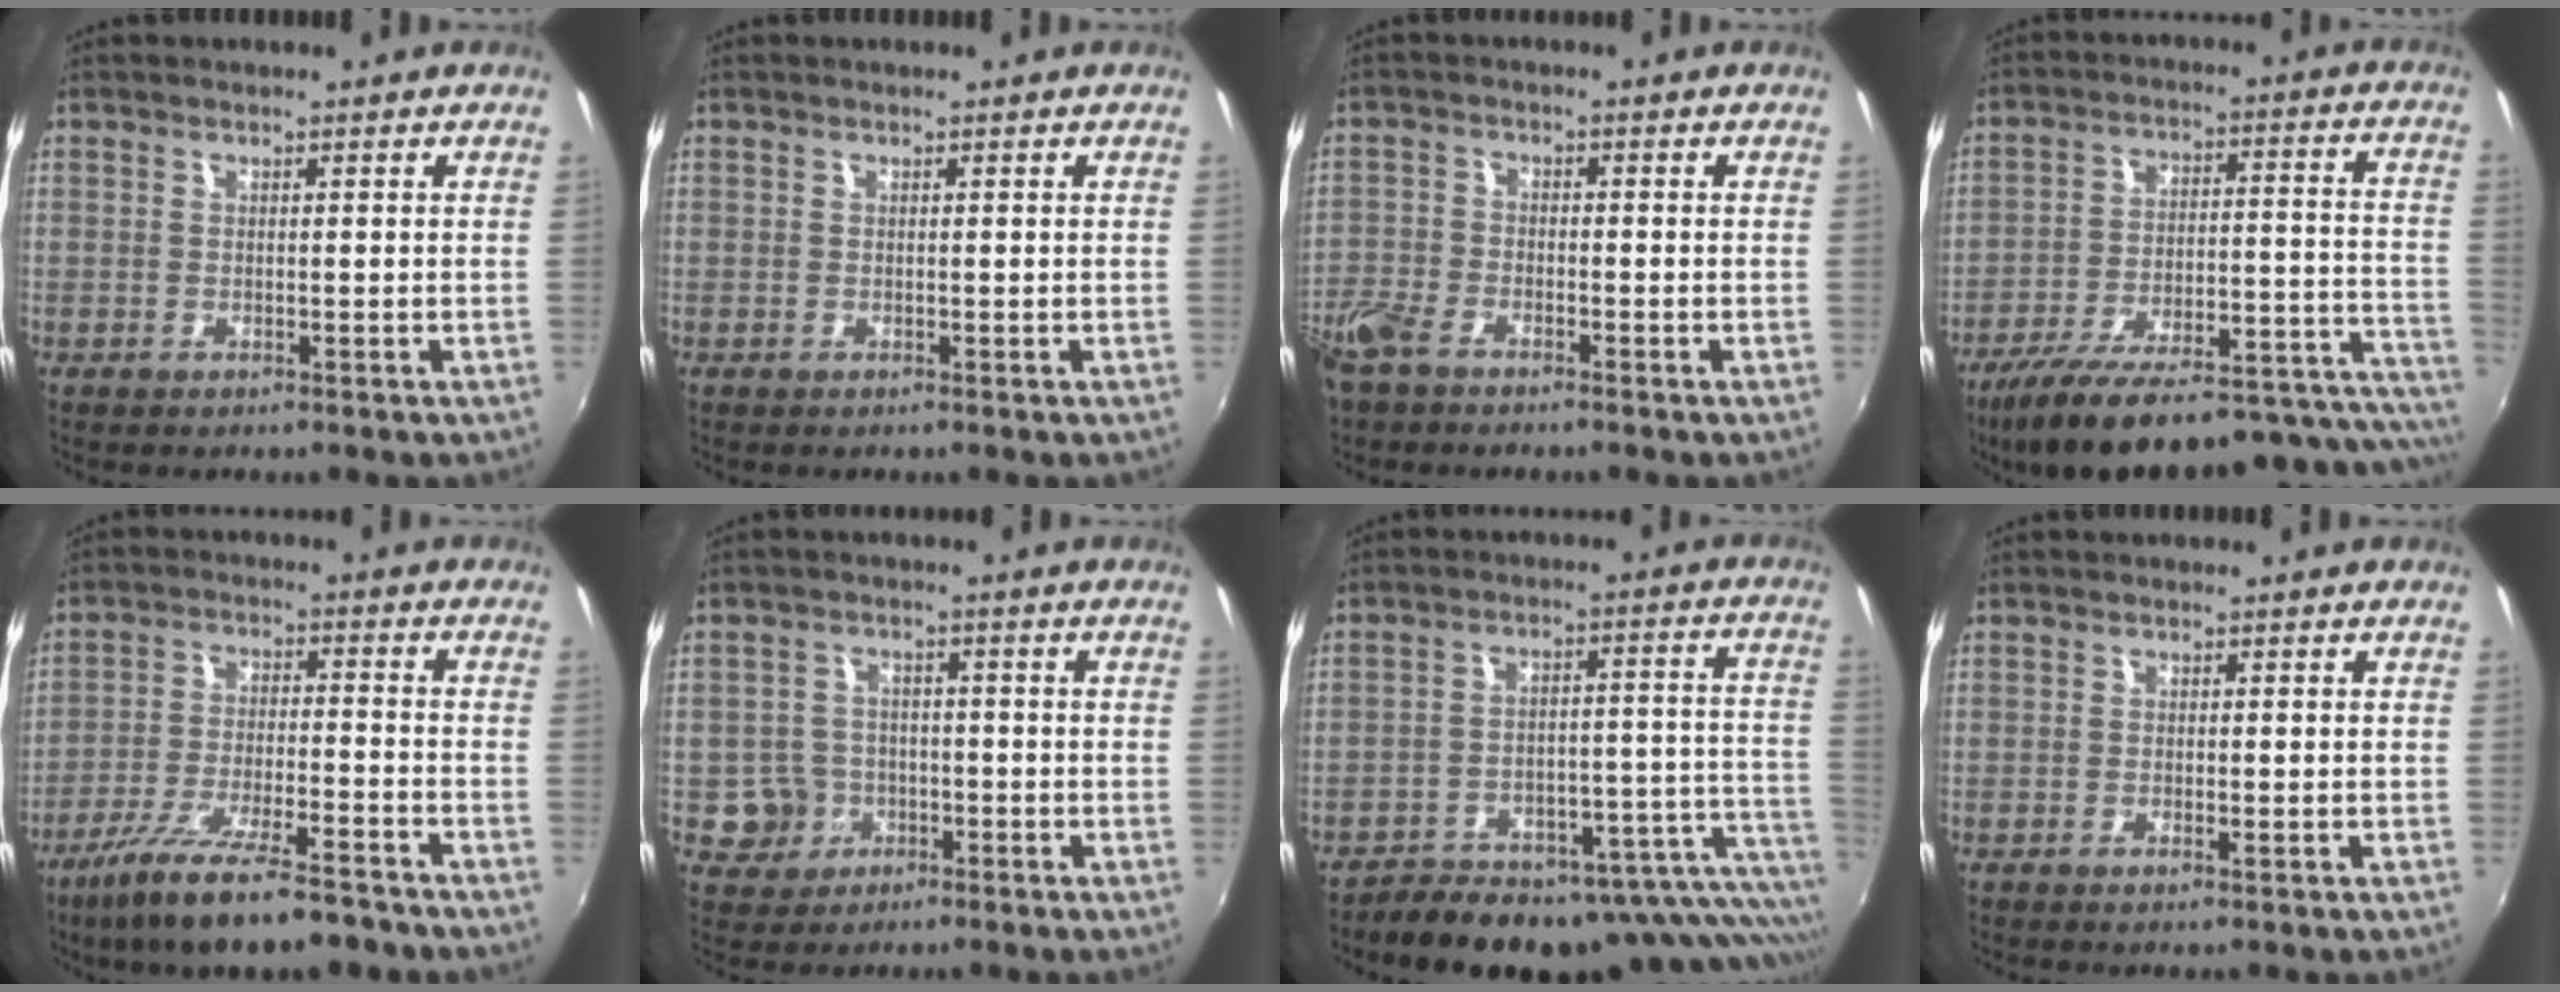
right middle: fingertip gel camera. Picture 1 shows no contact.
{"total": 0.0}
{"total": 7.0, "force": [-5.3, 3.0, 3.4], "torque": [-0.090, -0.015, -0.112]}
{"total": 29.9, "force": [-23.9, 7.3, 16.5], "torque": [-0.228, -0.034, -0.324]}
{"total": 15.0, "force": [-11.5, 2.5, 9.3], "torque": [-0.186, -0.038, -0.192]}
{"total": 5.2, "force": [-1.9, 4.7, 0.8], "torque": [-0.029, 0.012, -0.023]}
{"total": 22.4, "force": [-17.3, 7.6, 12.0], "torque": [-0.145, -0.007, -0.217]}
{"total": 0.7, "force": [-0.2, -0.3, 0.6], "torque": [-0.010, -0.001, -0.005]}